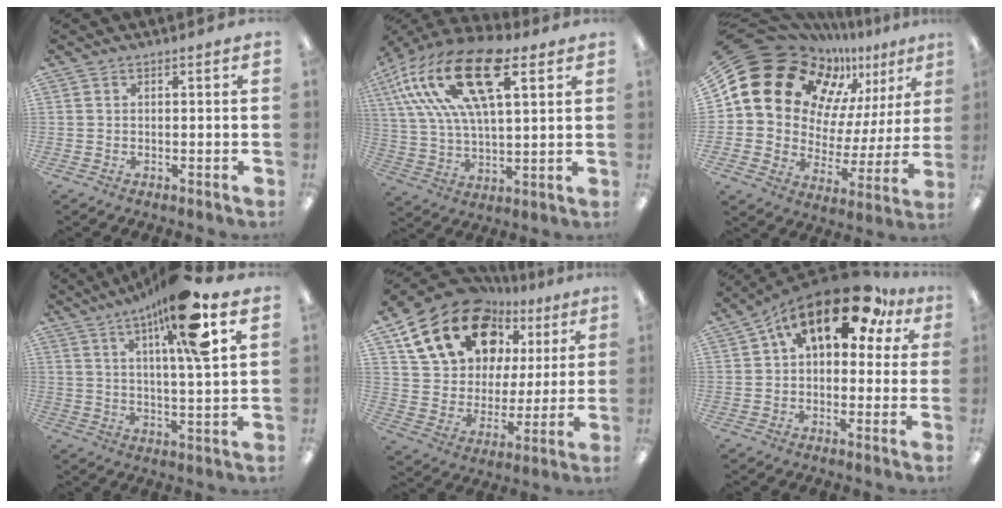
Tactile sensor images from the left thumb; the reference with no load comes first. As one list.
[{"total": 24.3, "force": [11.9, 11.1, 18.1], "torque": [-0.354, -0.040, 0.199]}, {"total": 20.7, "force": [14.0, 12.7, 8.4], "torque": [-0.166, -0.097, 0.266]}, {"total": 15.8, "force": [8.7, 2.9, 12.9], "torque": [-0.206, -0.032, 0.130]}, {"total": 20.4, "force": [12.7, 12.8, 9.4], "torque": [-0.180, -0.063, 0.237]}, {"total": 18.0, "force": [9.4, 9.0, 12.5], "torque": [-0.199, -0.038, 0.161]}]